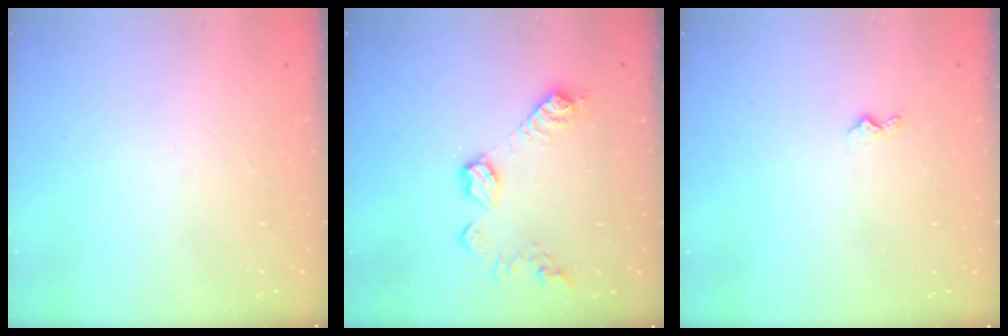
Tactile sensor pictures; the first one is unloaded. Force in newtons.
{"total": 11.3, "press": 11.2, "slide": 0.8}
{"total": 3.4, "press": 3.4, "slide": 0.5}